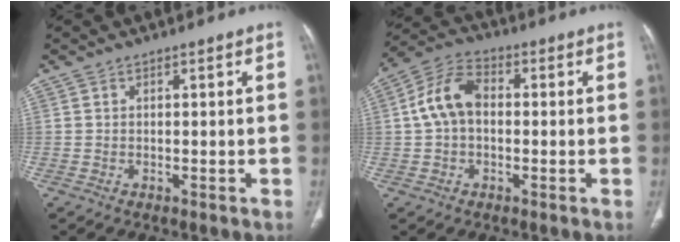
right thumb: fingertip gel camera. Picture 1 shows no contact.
{"total": 9.0, "force": [0.3, 6.1, 6.6], "torque": [-0.125, 0.028, -0.003]}